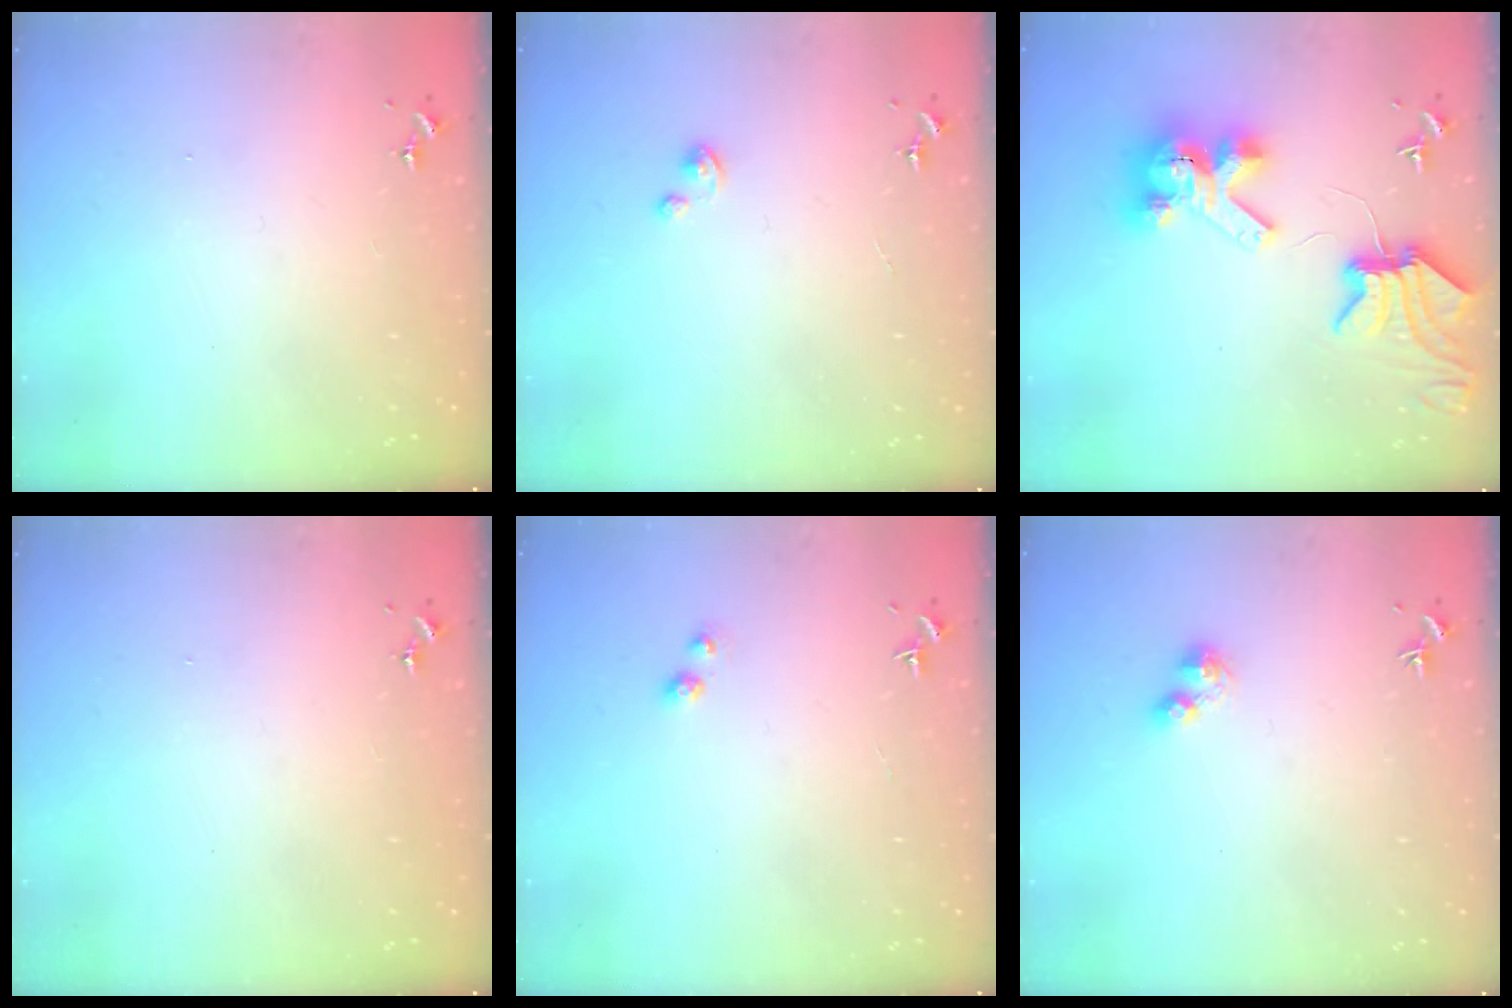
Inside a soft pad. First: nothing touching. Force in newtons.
{"total": 1.8, "press": 1.8, "slide": 0.2}
{"total": 10.2, "press": 10.1, "slide": 1.5}
{"total": 0.0}
{"total": 3.1, "press": 3.0, "slide": 0.4}
{"total": 3.7, "press": 3.7, "slide": 0.6}